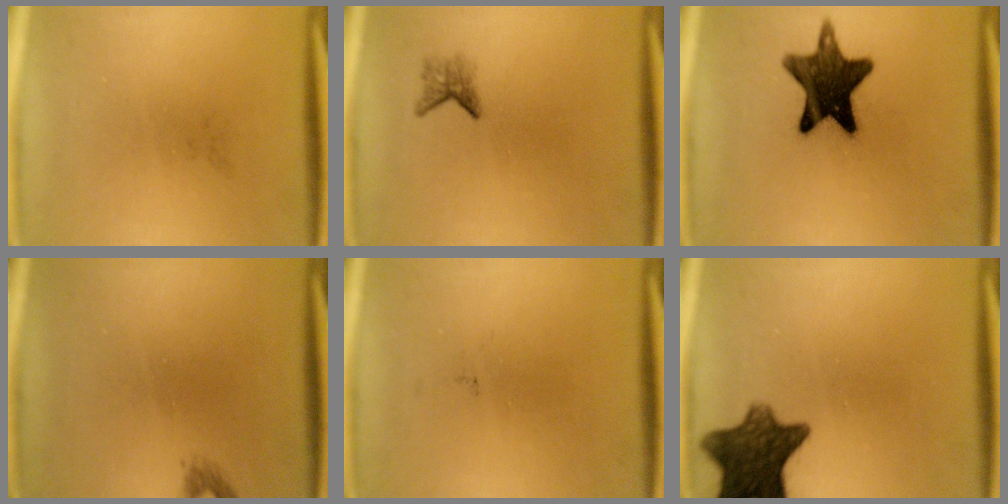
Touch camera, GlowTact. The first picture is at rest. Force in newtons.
{"total": 1.6}
{"total": 14.2}
{"total": 0.9}
{"total": 0.0}
{"total": 10.8}